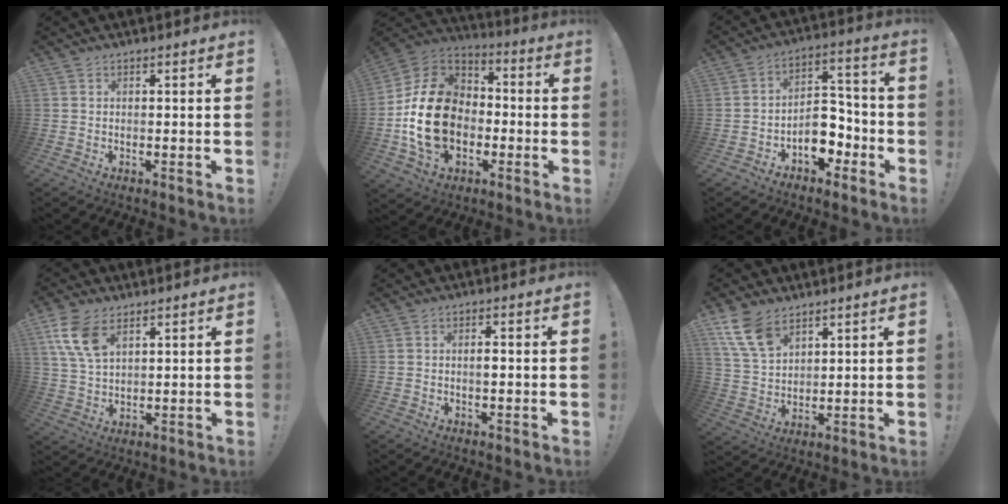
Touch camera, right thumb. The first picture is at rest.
{"total": 21.3, "force": [-3.4, 15.6, 14.1], "torque": [-0.260, 0.031, -0.047]}
{"total": 10.9, "force": [-4.5, 8.1, 5.8], "torque": [-0.069, 0.034, -0.069]}
{"total": 10.5, "force": [5.5, 5.8, 6.8], "torque": [-0.137, -0.017, 0.103]}
{"total": 1.5, "force": [-0.2, 0.3, 1.4], "torque": [-0.020, 0.000, -0.006]}
{"total": 11.3, "force": [7.1, 6.5, 6.0], "torque": [-0.111, -0.029, 0.141]}